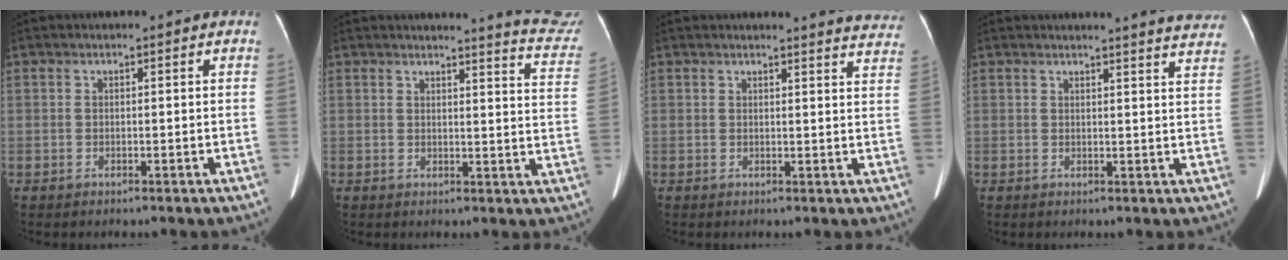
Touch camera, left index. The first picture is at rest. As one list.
[{"total": 11.7, "force": [11.6, -0.6, 1.4], "torque": [-0.001, -0.101, 0.096]}, {"total": 10.9, "force": [10.7, 0.7, 1.8], "torque": [0.006, -0.059, 0.084]}, {"total": 12.8, "force": [12.4, 0.0, 3.2], "torque": [-0.027, -0.059, 0.115]}]